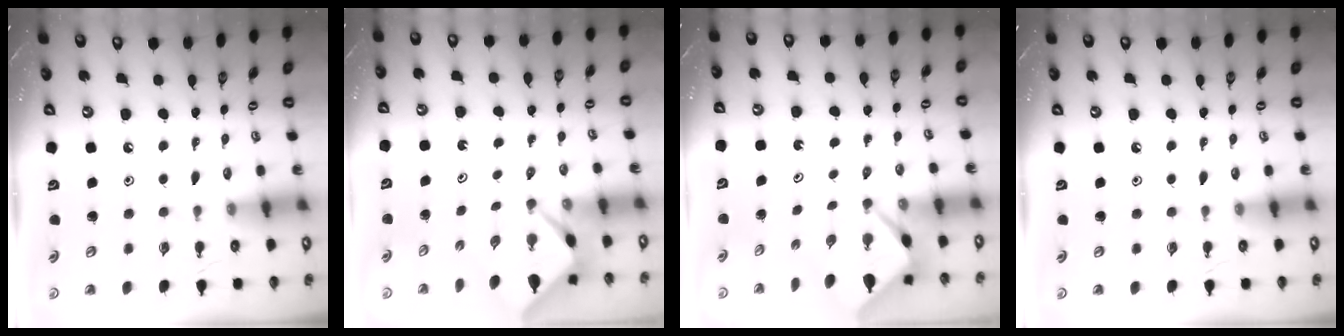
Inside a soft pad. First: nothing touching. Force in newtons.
{"total": 2.6, "press": 2.5, "slide": 0.2}
{"total": 2.7, "press": 2.7, "slide": 0.0}
{"total": 0.0}